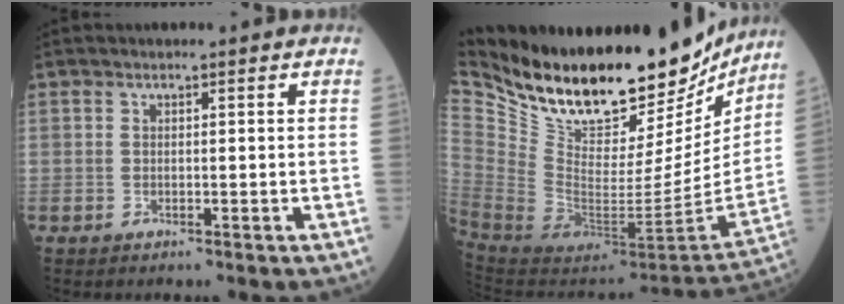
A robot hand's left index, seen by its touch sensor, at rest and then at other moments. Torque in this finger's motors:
{"motor_torque": [0.16, -0.85, 0.24, 0.04]}